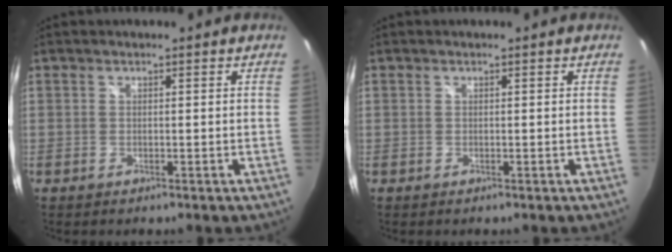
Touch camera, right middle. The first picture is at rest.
{"total": 0.0}